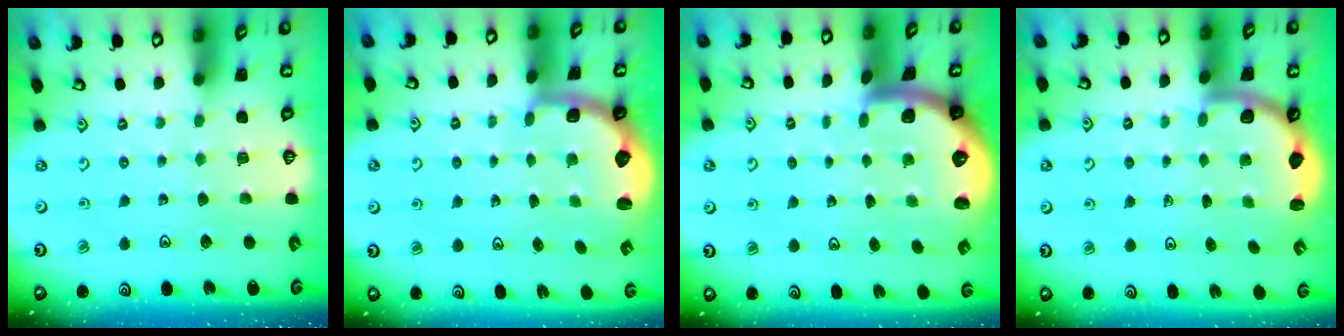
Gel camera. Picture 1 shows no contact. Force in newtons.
{"total": 2.9, "press": 1.8, "slide": 2.2}
{"total": 2.5, "press": 2.5, "slide": 0.6}
{"total": 2.4, "press": 2.3, "slide": 0.6}